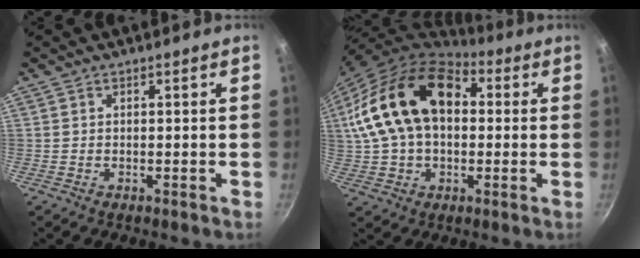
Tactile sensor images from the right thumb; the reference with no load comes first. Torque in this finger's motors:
{"motor_torque": [0.41, 4.60, 2.42, 0.15, 0.84]}